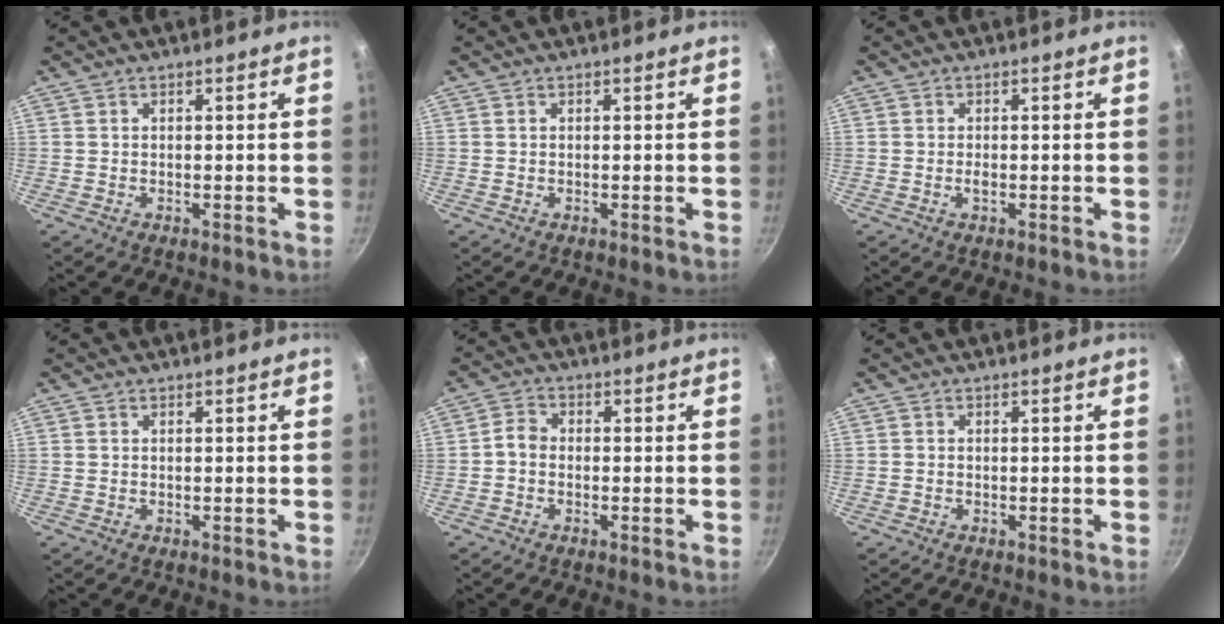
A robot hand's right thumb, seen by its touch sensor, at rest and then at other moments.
{"total": 0.0}
{"total": 1.0, "force": [-0.3, 0.4, 0.9], "torque": [-0.018, 0.001, -0.006]}
{"total": 0.0}
{"total": 2.8, "force": [-0.8, 2.2, 1.5], "torque": [-0.032, 0.016, -0.026]}
{"total": 0.0}